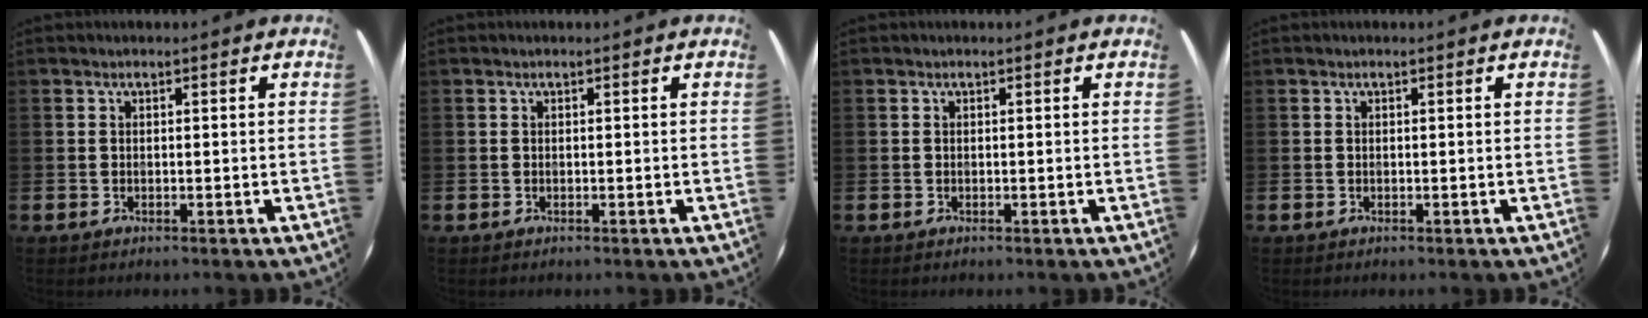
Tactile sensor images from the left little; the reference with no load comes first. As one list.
[{"total": 0.0}, {"total": 0.0}, {"total": 0.0}]